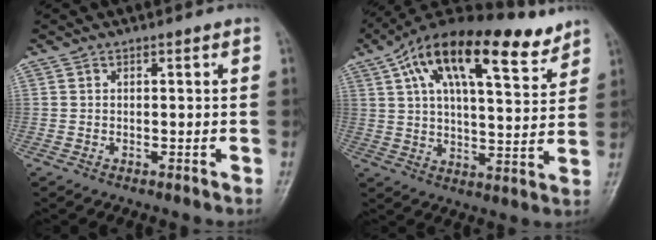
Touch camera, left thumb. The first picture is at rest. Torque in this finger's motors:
{"motor_torque": [1.97, 2.06, 1.69, -1.07, 0.25]}